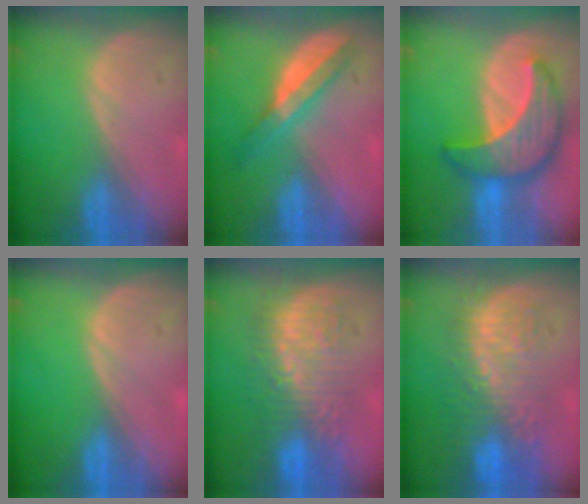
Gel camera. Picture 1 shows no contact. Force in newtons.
{"total": 5.8, "press": 5.2, "slide": 2.6}
{"total": 9.5, "press": 9.5, "slide": 0.7}
{"total": 0.0}
{"total": 9.1, "press": 9.0, "slide": 1.7}
{"total": 10.8, "press": 9.7, "slide": 4.9}